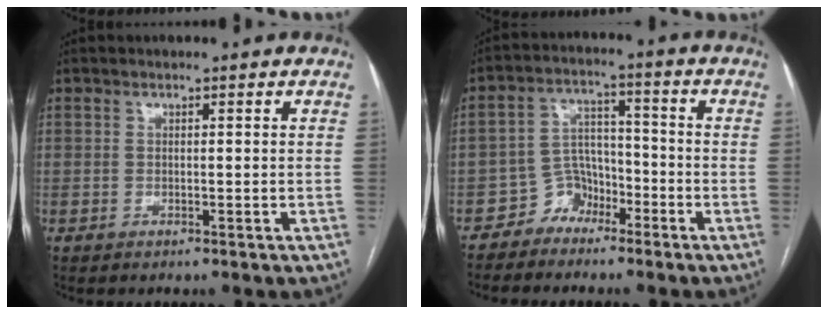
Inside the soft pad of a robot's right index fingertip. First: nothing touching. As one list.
[{"total": 5.3, "force": [-3.7, 3.6, 0.8], "torque": [-0.006, 0.017, -0.065]}]